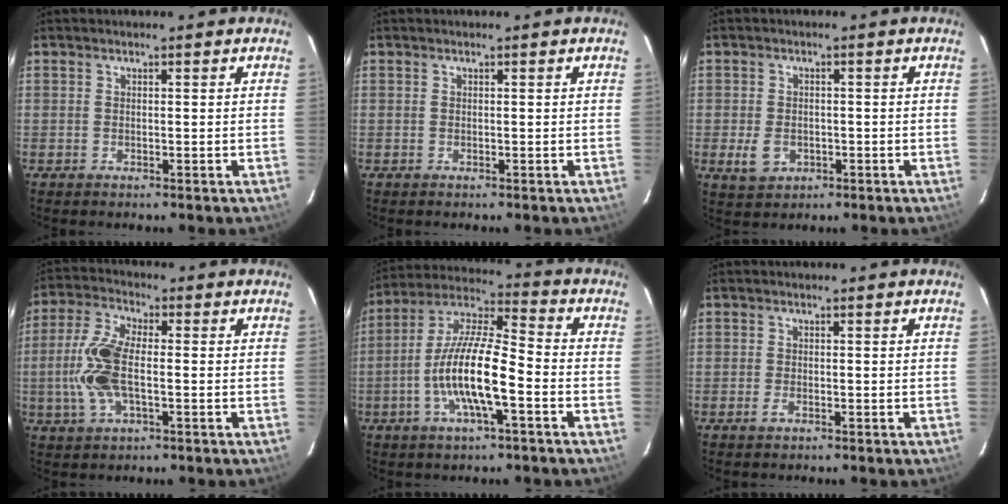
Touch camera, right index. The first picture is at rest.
{"total": 0.0}
{"total": 4.5, "force": [-1.2, 3.6, 2.4], "torque": [-0.055, 0.000, -0.014]}
{"total": 11.0, "force": [-1.4, 4.7, 9.9], "torque": [-0.220, 0.007, -0.032]}
{"total": 13.9, "force": [-4.4, 3.0, 12.9], "torque": [-0.256, -0.002, -0.090]}
{"total": 1.1, "force": [-0.6, 0.5, 0.9], "torque": [-0.018, 0.000, -0.011]}